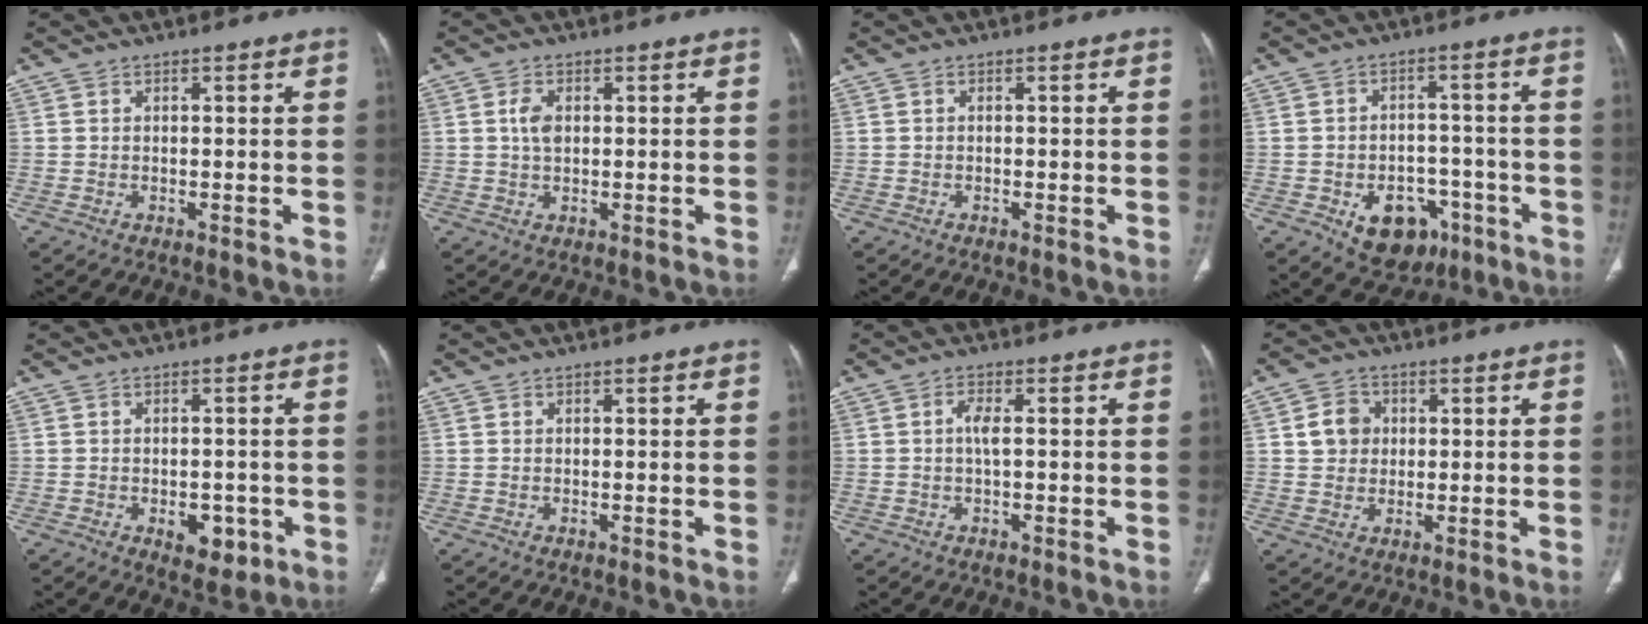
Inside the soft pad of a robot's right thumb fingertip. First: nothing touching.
{"total": 3.1, "force": [0.6, 1.9, 2.4], "torque": [-0.047, 0.001, 0.010]}
{"total": 0.0}
{"total": 11.0, "force": [-5.0, 7.8, 5.9], "torque": [-0.047, 0.032, -0.059]}
{"total": 5.9, "force": [-2.1, 3.6, 4.1], "torque": [-0.032, 0.004, -0.017]}
{"total": 0.0}
{"total": 2.7, "force": [0.0, 1.0, 2.5], "torque": [-0.053, 0.001, -0.005]}
{"total": 5.4, "force": [1.1, 4.8, 2.3], "torque": [-0.018, 0.001, 0.016]}